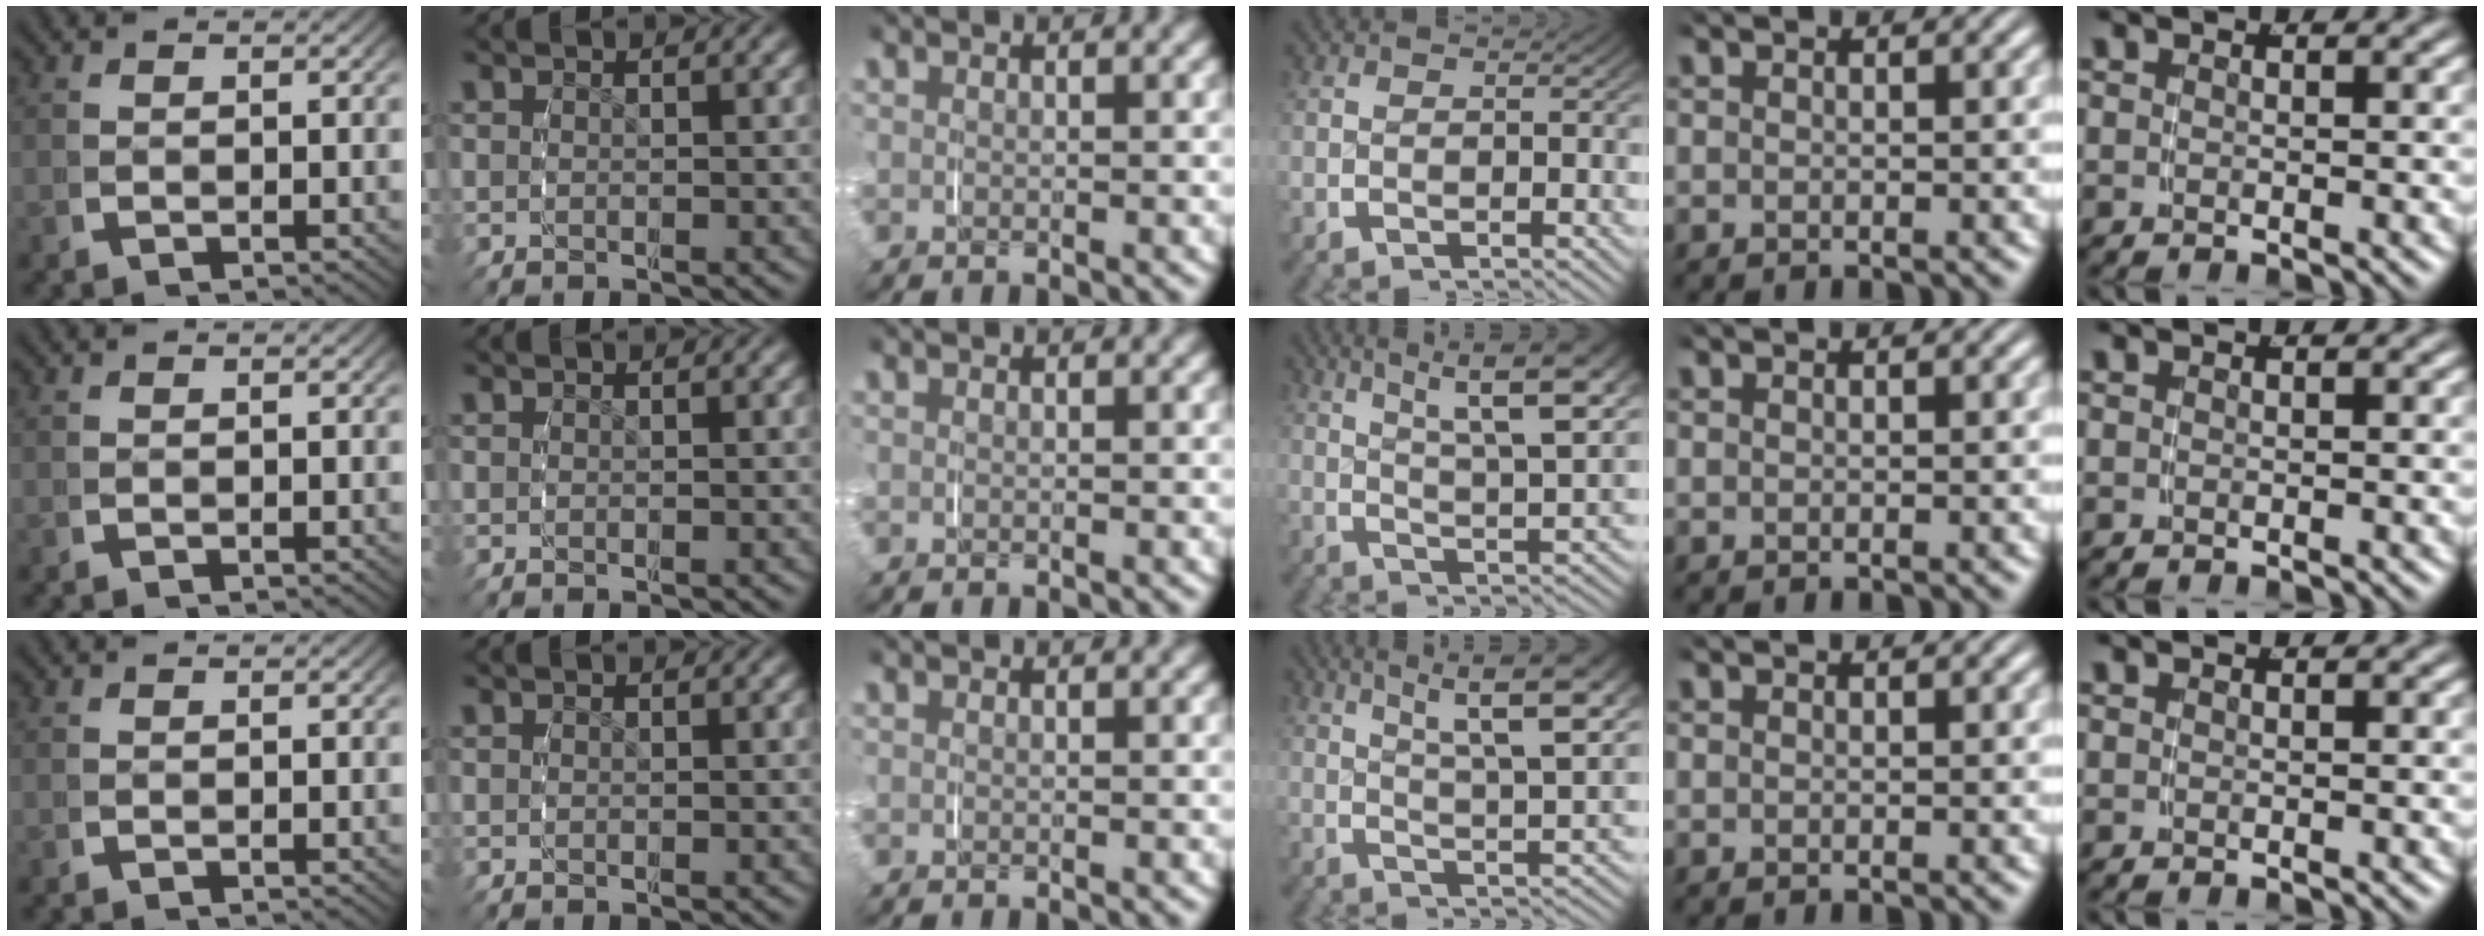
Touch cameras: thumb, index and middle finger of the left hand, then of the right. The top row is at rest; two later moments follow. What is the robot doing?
{"motion": "grasp_and_lifting", "object": "measuring cup"}